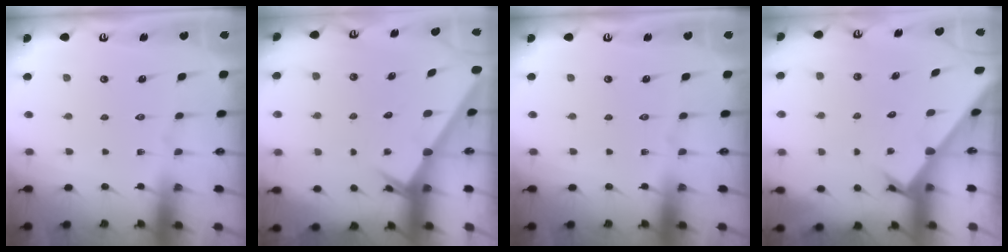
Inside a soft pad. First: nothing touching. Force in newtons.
{"total": 2.6, "press": 2.6, "slide": 0.1}
{"total": 0.0}
{"total": 2.2, "press": 2.2, "slide": 0.2}